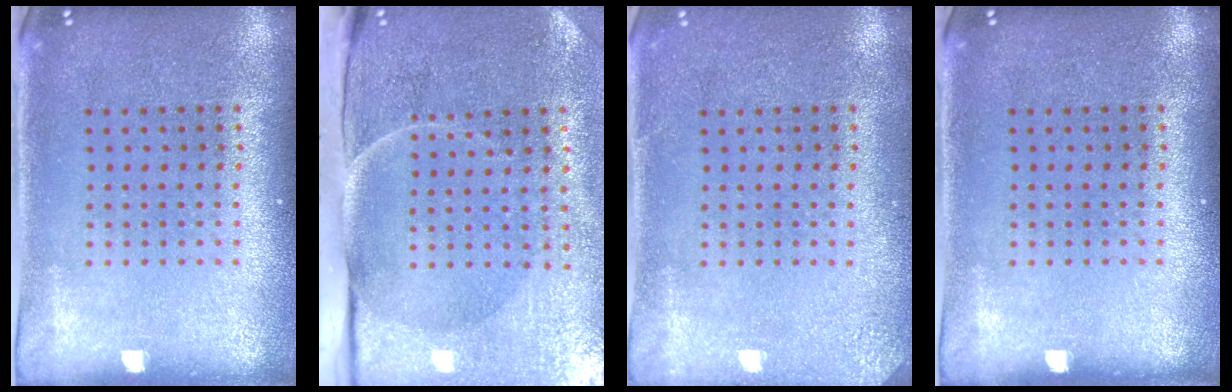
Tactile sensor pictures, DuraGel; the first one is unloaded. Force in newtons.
{"total": 5.1, "press": 4.1, "slide": 3.1}
{"total": 2.0, "press": 2.0, "slide": 0.3}
{"total": 0.0}